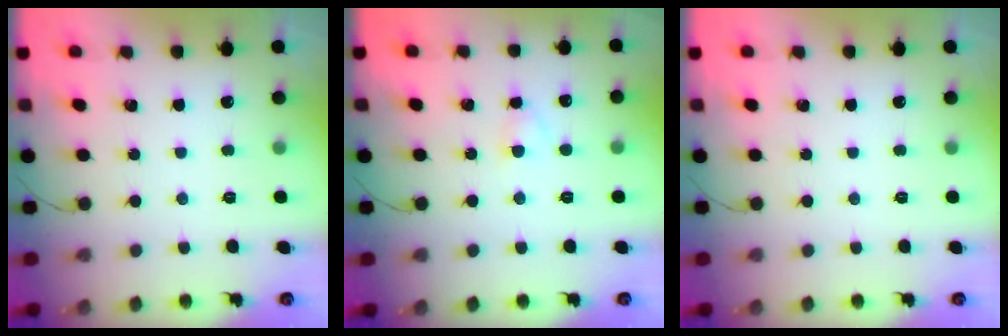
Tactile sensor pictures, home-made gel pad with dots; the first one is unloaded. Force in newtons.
{"total": 2.3, "press": 2.1, "slide": 1.0}
{"total": 0.0}